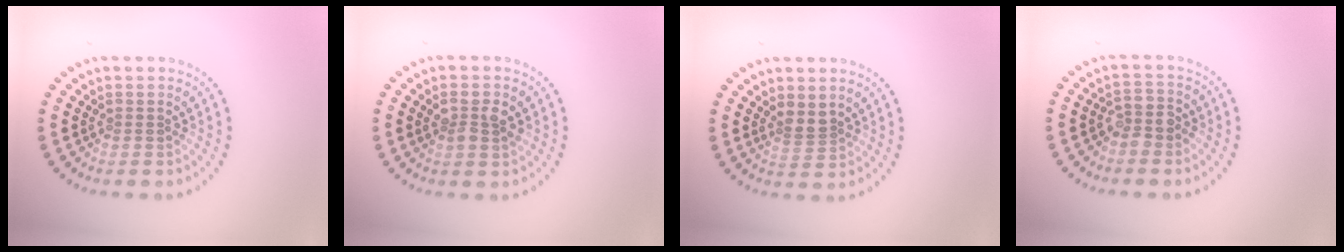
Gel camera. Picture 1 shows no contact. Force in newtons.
{"total": 2.4, "press": 2.4, "slide": 0.5}
{"total": 1.9, "press": 1.5, "slide": 1.2}
{"total": 2.3, "press": 2.0, "slide": 1.1}